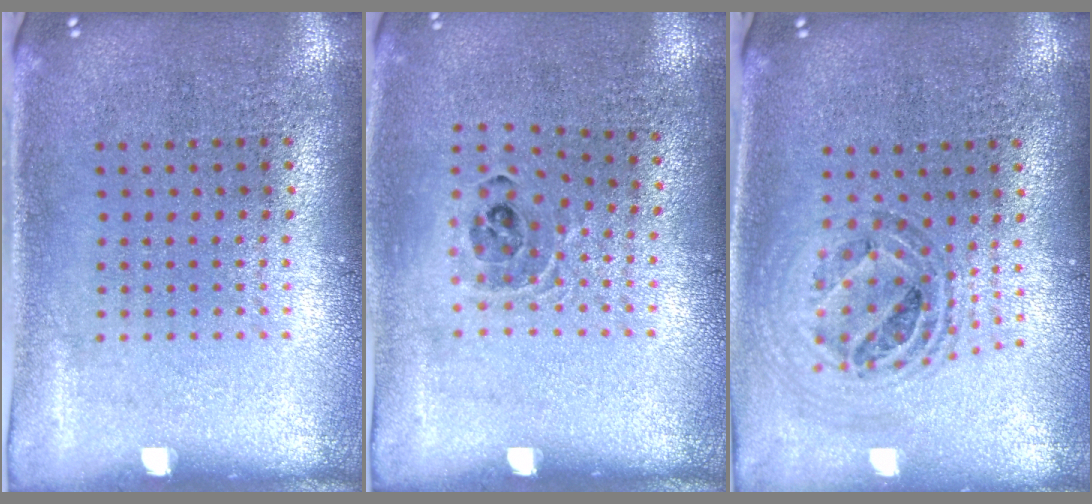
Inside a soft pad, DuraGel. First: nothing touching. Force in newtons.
{"total": 0.9, "press": 0.9, "slide": 0.1}
{"total": 1.0, "press": 1.0, "slide": 0.1}